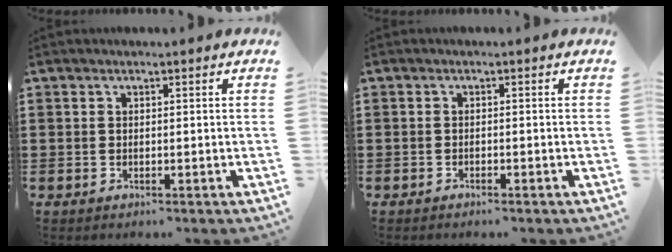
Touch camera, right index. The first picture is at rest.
{"total": 0.7, "force": [-0.7, 0.0, 0.1], "torque": [-0.004, -0.002, -0.015]}